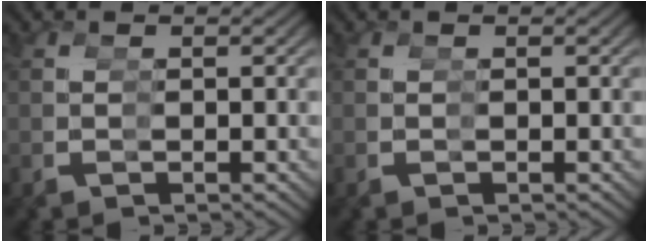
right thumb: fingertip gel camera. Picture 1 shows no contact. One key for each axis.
{"total": 0.0}